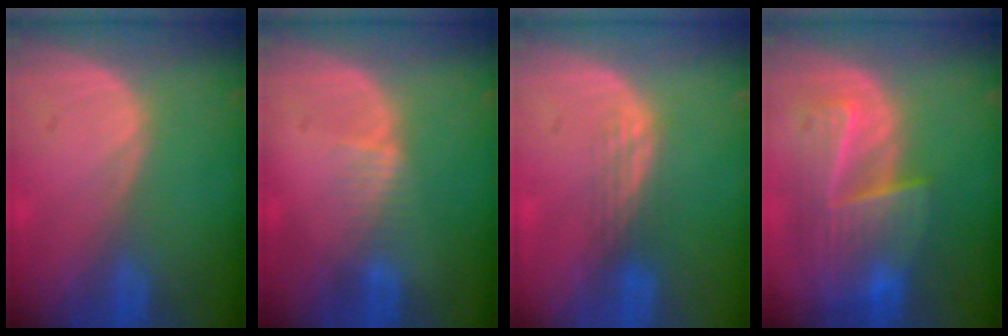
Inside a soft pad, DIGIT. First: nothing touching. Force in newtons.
{"total": 1.9, "press": 1.9, "slide": 0.2}
{"total": 2.9, "press": 2.5, "slide": 1.5}
{"total": 8.9, "press": 8.1, "slide": 3.7}